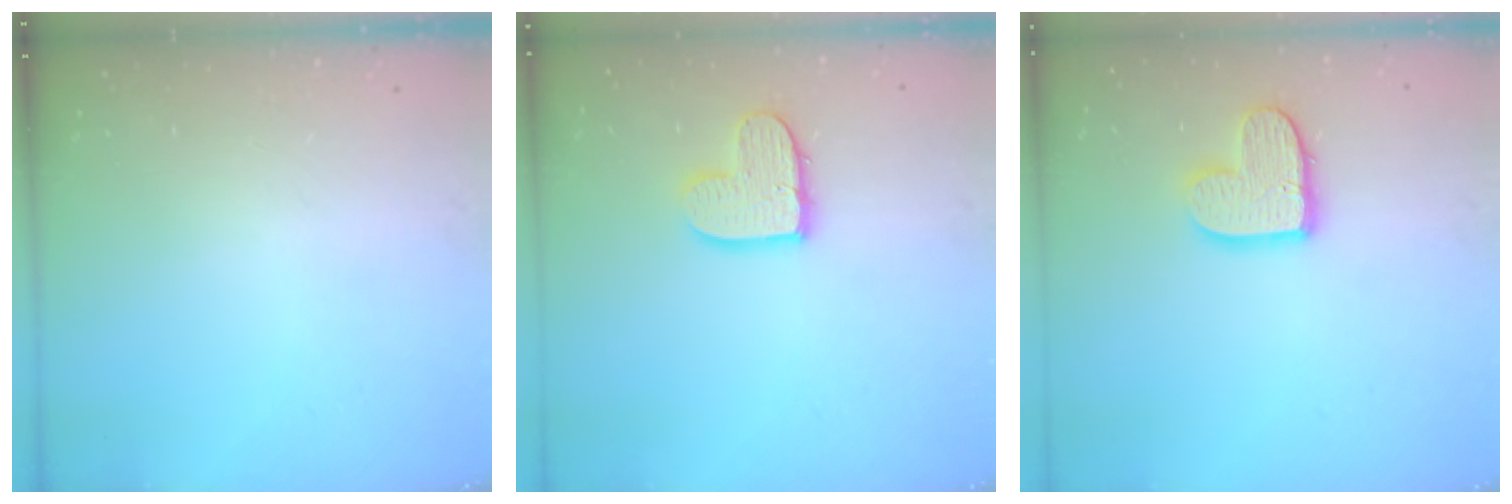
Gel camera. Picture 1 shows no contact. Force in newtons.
{"total": 10.1, "press": 10.1, "slide": 0.7}
{"total": 11.1, "press": 11.1, "slide": 0.5}